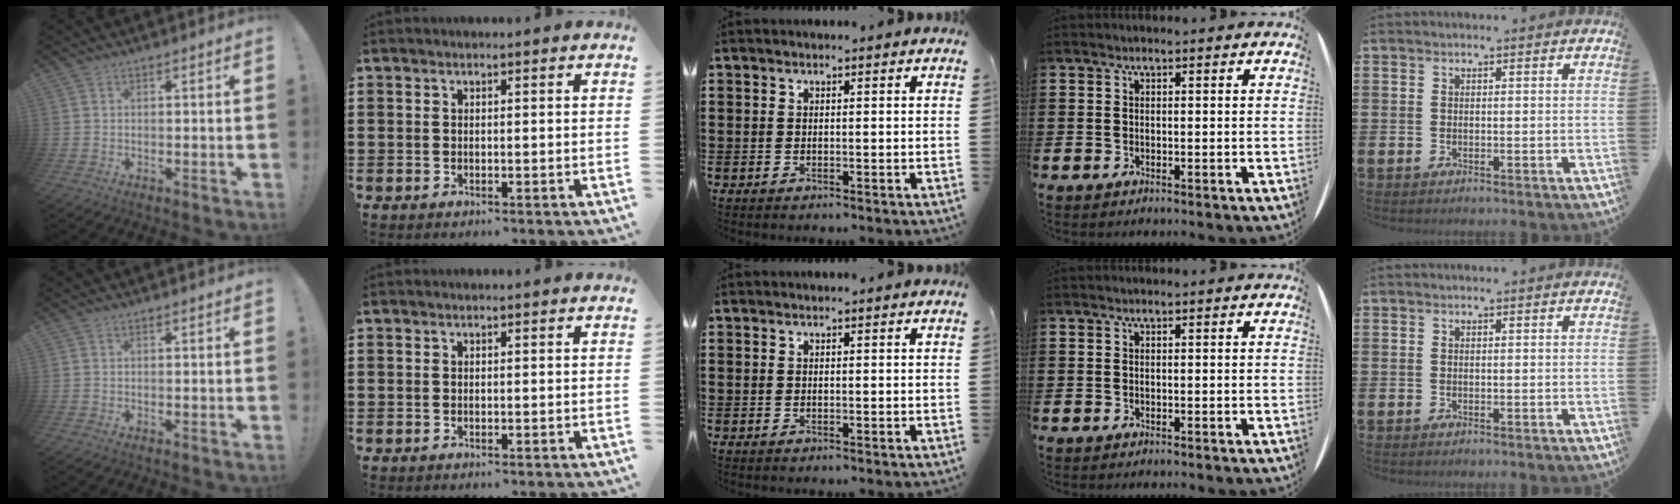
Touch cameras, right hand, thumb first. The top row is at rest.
{}